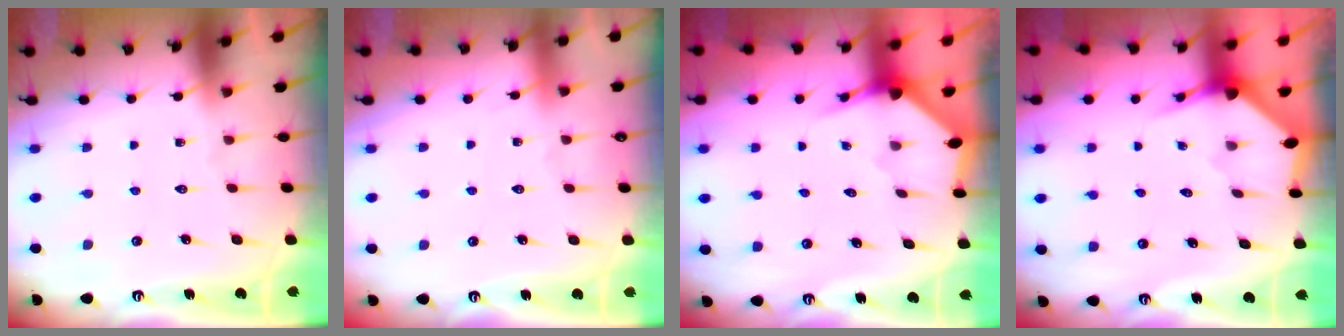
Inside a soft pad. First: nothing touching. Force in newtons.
{"total": 2.1, "press": 2.1, "slide": 0.3}
{"total": 2.8, "press": 2.8, "slide": 0.2}
{"total": 2.8, "press": 2.8, "slide": 0.2}